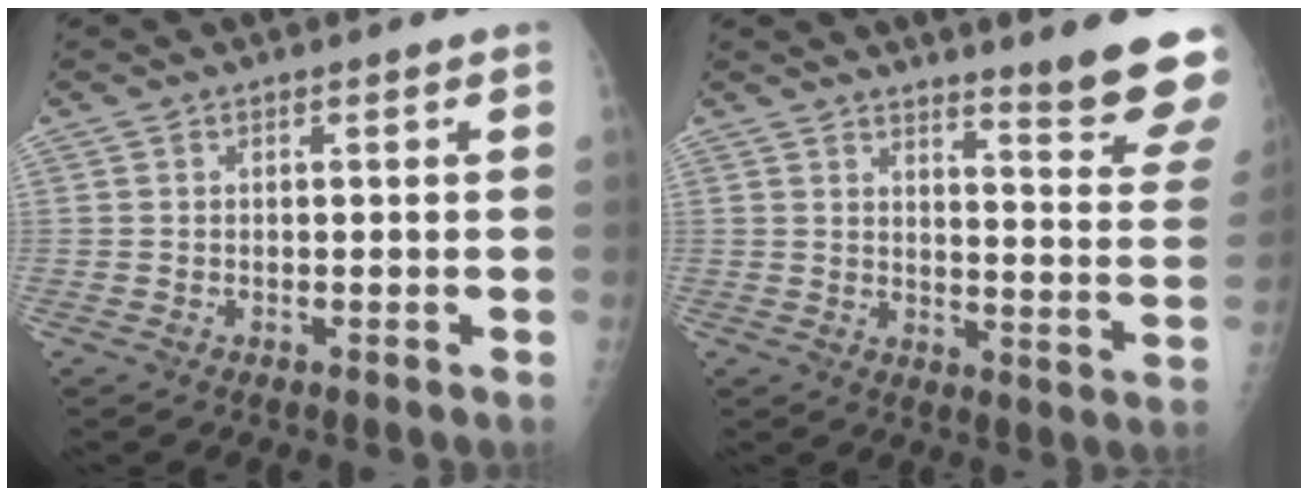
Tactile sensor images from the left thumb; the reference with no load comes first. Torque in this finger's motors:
{"motor_torque": [0.07, 0.59, -0.03, -0.16, 0.16]}